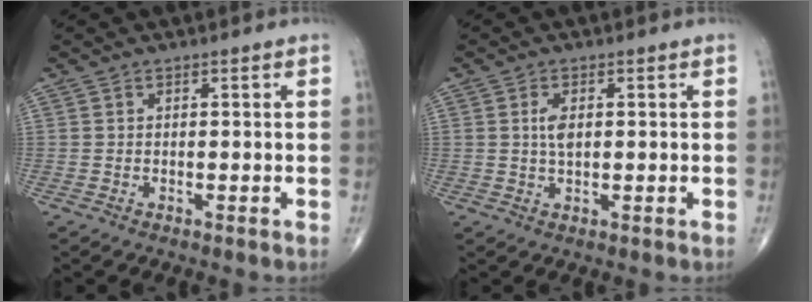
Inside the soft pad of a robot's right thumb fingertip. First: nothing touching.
{"total": 2.8, "force": [0.6, 1.3, 2.4], "torque": [-0.045, -0.003, 0.010]}